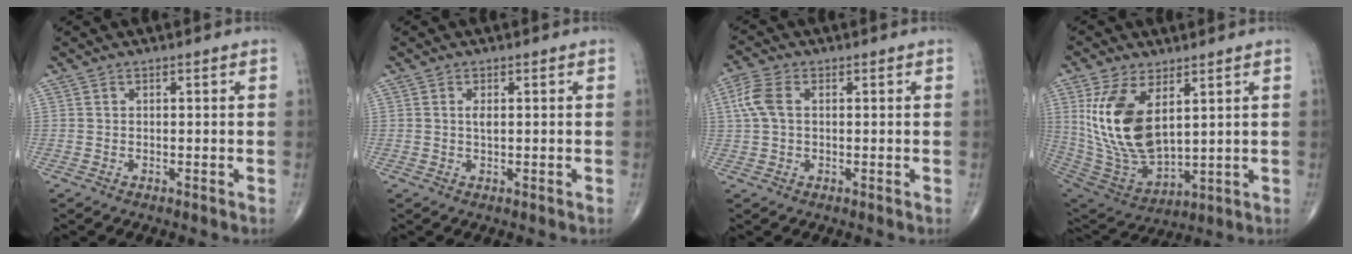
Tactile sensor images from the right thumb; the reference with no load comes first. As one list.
[{"total": 1.5, "force": [0.2, 0.5, 1.4], "torque": [-0.028, -0.001, 0.005]}, {"total": 5.4, "force": [0.9, 3.3, 4.2], "torque": [-0.113, 0.016, 0.014]}, {"total": 17.1, "force": [4.9, 8.8, 13.9], "torque": [-0.264, -0.024, 0.116]}]